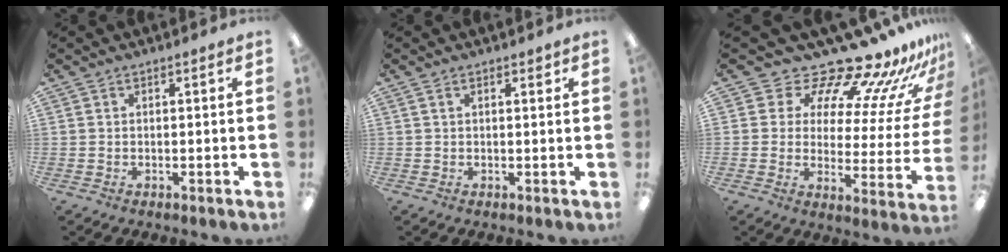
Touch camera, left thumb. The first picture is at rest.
{"total": 1.3, "force": [0.7, 0.5, 1.0], "torque": [-0.013, -0.002, 0.011]}
{"total": 16.0, "force": [14.4, 4.7, 5.1], "torque": [-0.072, -0.133, 0.237]}